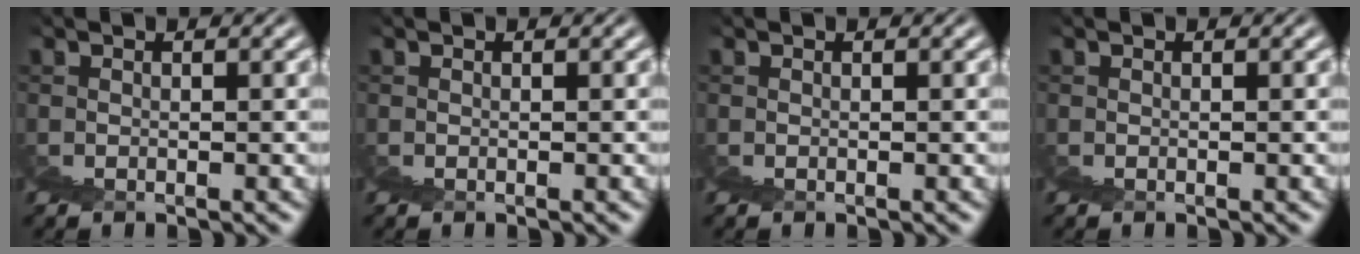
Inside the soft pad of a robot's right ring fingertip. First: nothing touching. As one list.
[{"total": 0.0}, {"total": 0.0}, {"total": 0.0}]